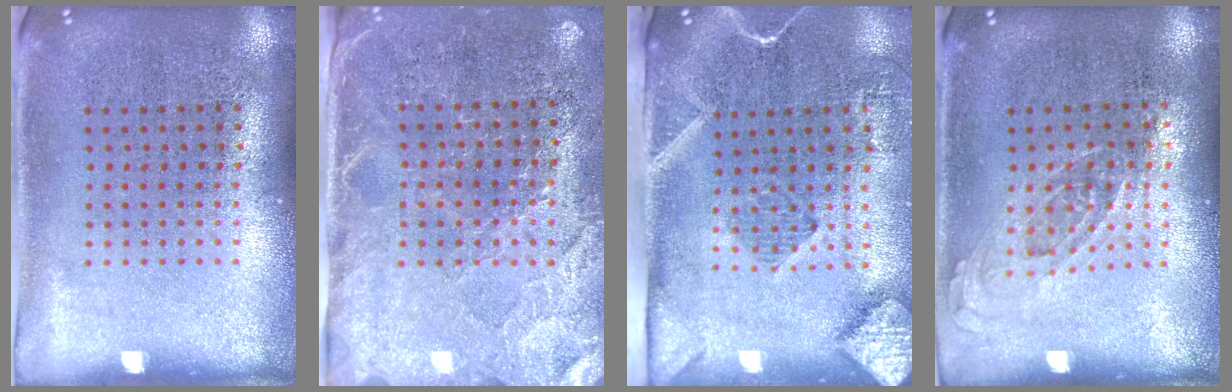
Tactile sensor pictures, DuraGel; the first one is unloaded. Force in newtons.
{"total": 2.8, "press": 2.6, "slide": 1.1}
{"total": 2.9, "press": 2.1, "slide": 1.9}
{"total": 0.8, "press": 0.8, "slide": 0.3}